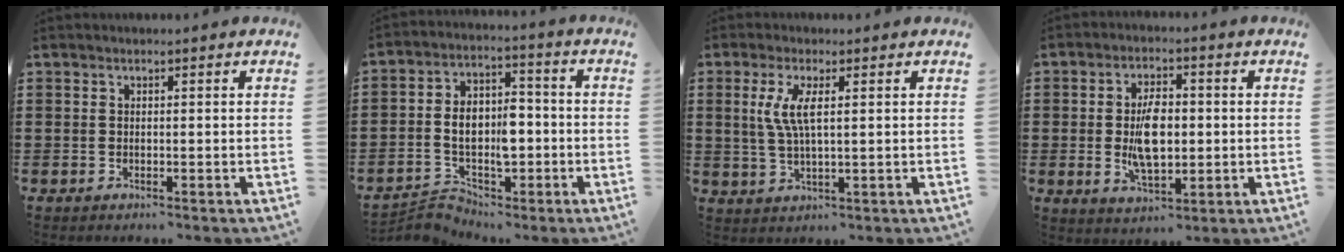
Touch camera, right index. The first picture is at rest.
{"total": 8.9, "force": [-2.0, 6.2, 6.1], "torque": [-0.117, 0.018, -0.035]}
{"total": 5.0, "force": [1.2, 1.2, 4.7], "torque": [-0.111, -0.004, 0.013]}
{"total": 7.5, "force": [-0.2, 3.8, 6.5], "torque": [-0.132, -0.001, -0.009]}